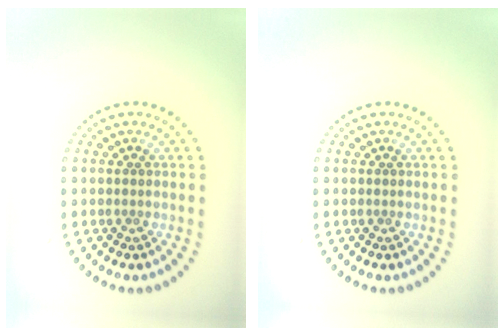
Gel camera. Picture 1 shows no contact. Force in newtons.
{"total": 0.0}